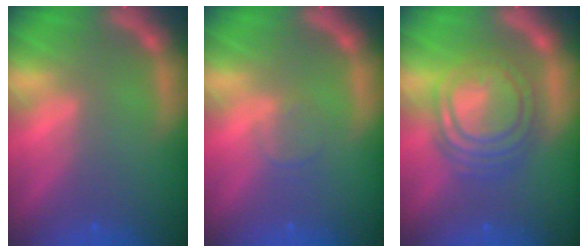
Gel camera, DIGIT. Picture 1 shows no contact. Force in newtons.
{"total": 1.4}
{"total": 9.0}